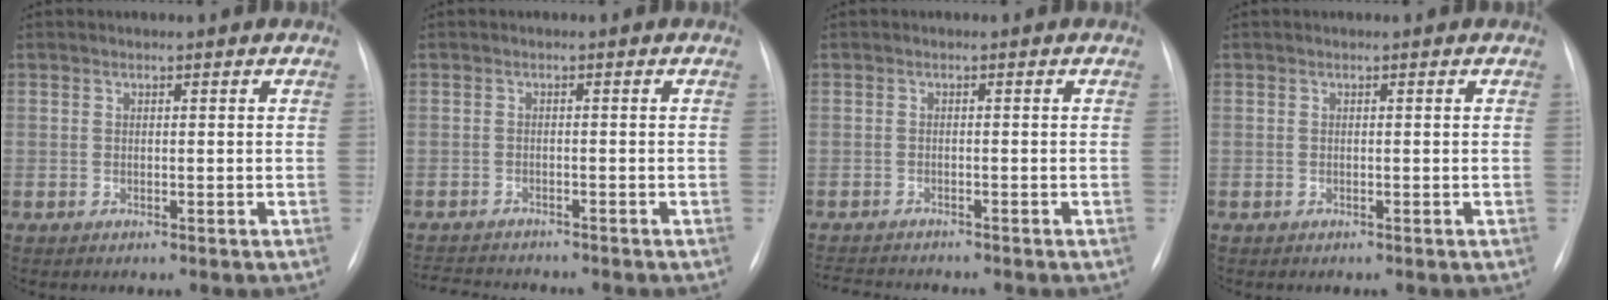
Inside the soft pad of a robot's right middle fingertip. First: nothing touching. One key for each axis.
{"total": 6.5, "fx": -6.3, "fy": 0.8, "fz": 1.6, "tx": -0.024, "ty": -0.007, "tz": -0.097}
{"total": 5.3, "fx": -5.1, "fy": 0.5, "fz": 1.2, "tx": -0.017, "ty": -0.011, "tz": -0.082}
{"total": 0.0}